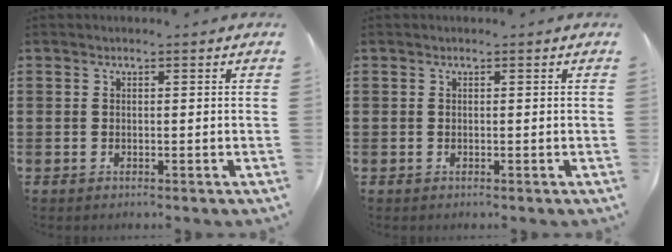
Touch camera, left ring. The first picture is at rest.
{"total": 0.0}